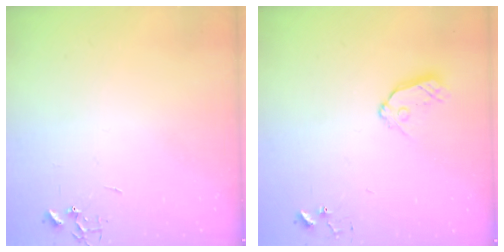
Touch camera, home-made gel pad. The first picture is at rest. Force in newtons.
{"total": 8.4, "press": 8.4, "slide": 0.7}